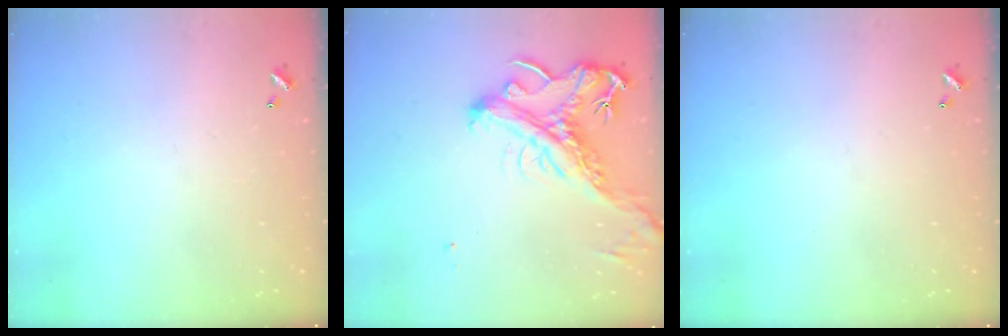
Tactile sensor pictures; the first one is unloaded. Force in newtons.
{"total": 2.6, "press": 2.2, "slide": 1.4}
{"total": 0.0}